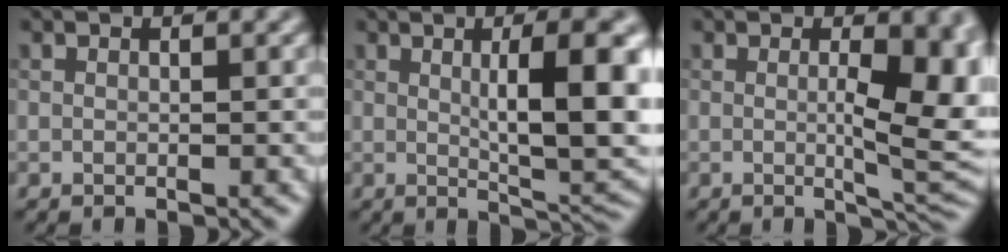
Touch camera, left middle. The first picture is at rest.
{"total": 8.7, "force": [1.1, 2.3, 8.3], "torque": [-0.112, -0.004, 0.023]}
{"total": 7.6, "force": [0.1, 2.1, 7.3], "torque": [-0.093, -0.008, 0.006]}